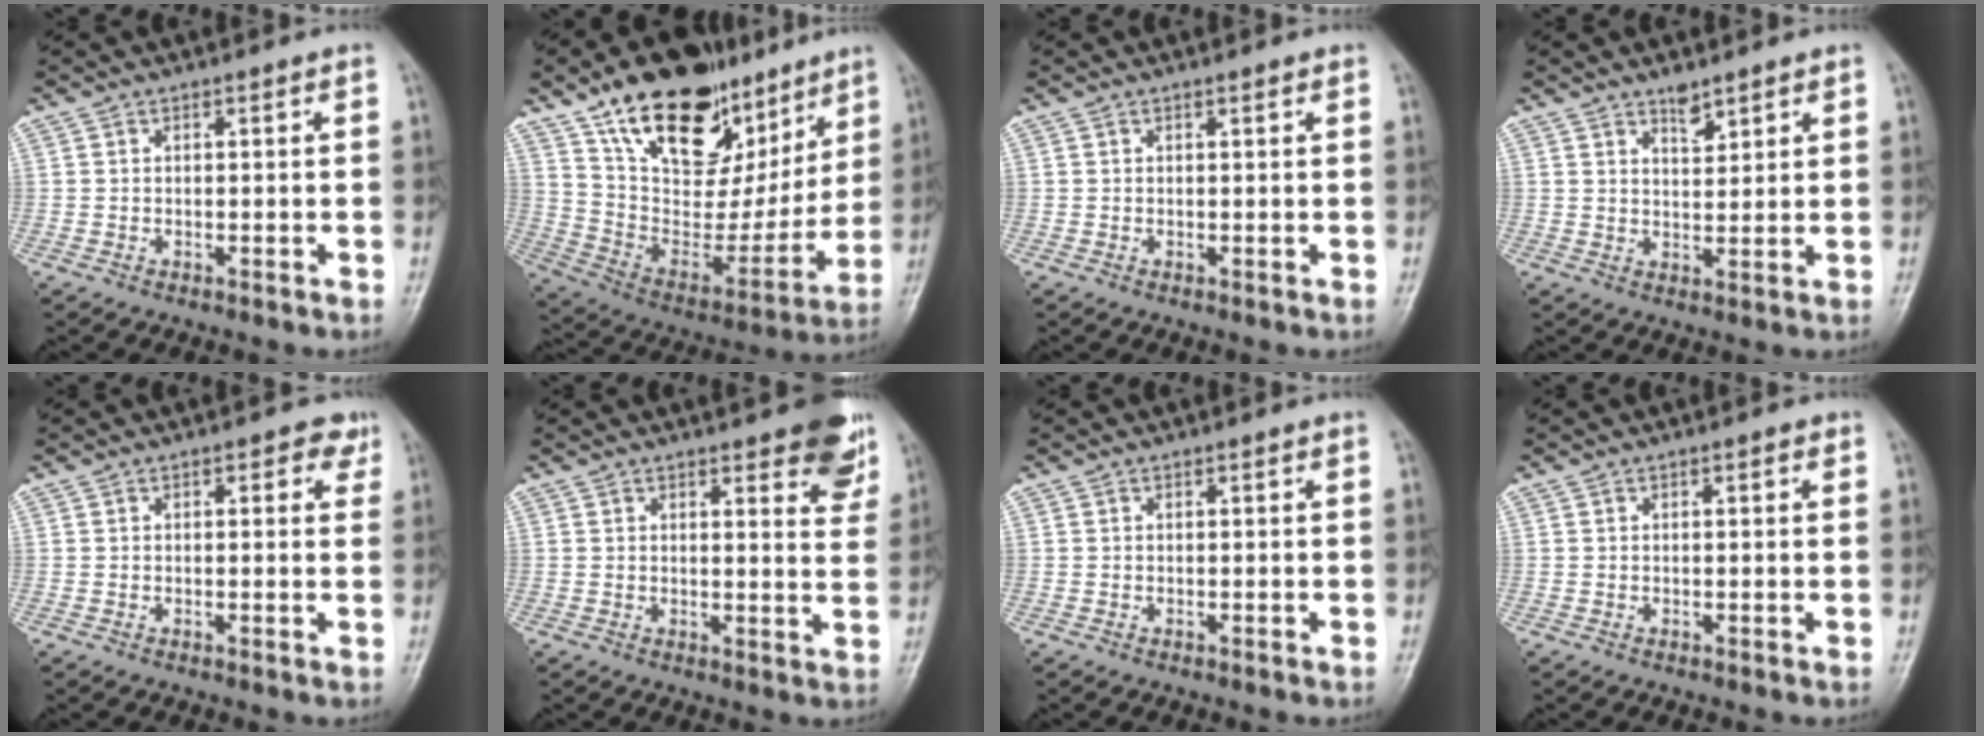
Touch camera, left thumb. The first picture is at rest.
{"total": 28.8, "force": [16.9, 15.5, 17.4], "torque": [-0.233, -0.031, 0.287]}
{"total": 0.9, "force": [0.6, 0.2, 0.6], "torque": [-0.008, -0.001, 0.007]}
{"total": 3.5, "force": [2.7, 1.4, 1.8], "torque": [-0.017, -0.021, 0.045]}
{"total": 3.5, "force": [1.7, 1.9, 2.4], "torque": [-0.005, -0.001, 0.011]}
{"total": 10.4, "force": [6.8, 3.3, 7.2], "torque": [-0.055, -0.032, 0.077]}
{"total": 0.0}
{"total": 1.2, "force": [0.6, 0.4, 1.0], "torque": [-0.013, 0.001, 0.005]}